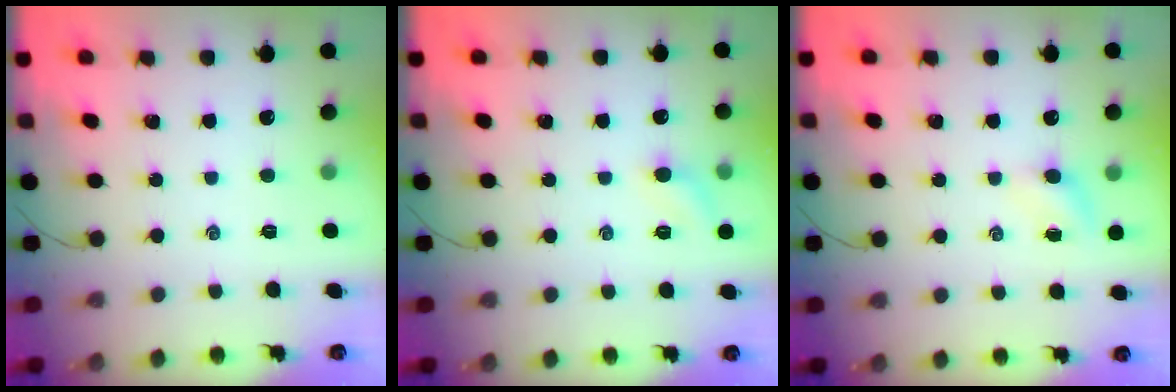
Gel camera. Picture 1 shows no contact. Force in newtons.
{"total": 6.2, "press": 5.9, "slide": 1.9}
{"total": 3.8, "press": 3.6, "slide": 1.2}